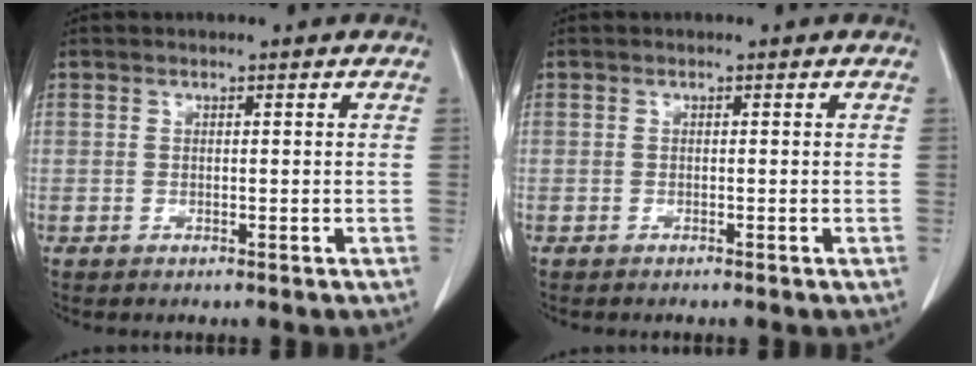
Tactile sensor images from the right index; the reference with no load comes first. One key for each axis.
{"total": 0.6, "fx": -0.6, "fy": -0.1, "fz": 0.2, "tx": 0.001, "ty": 0.001, "tz": -0.009}